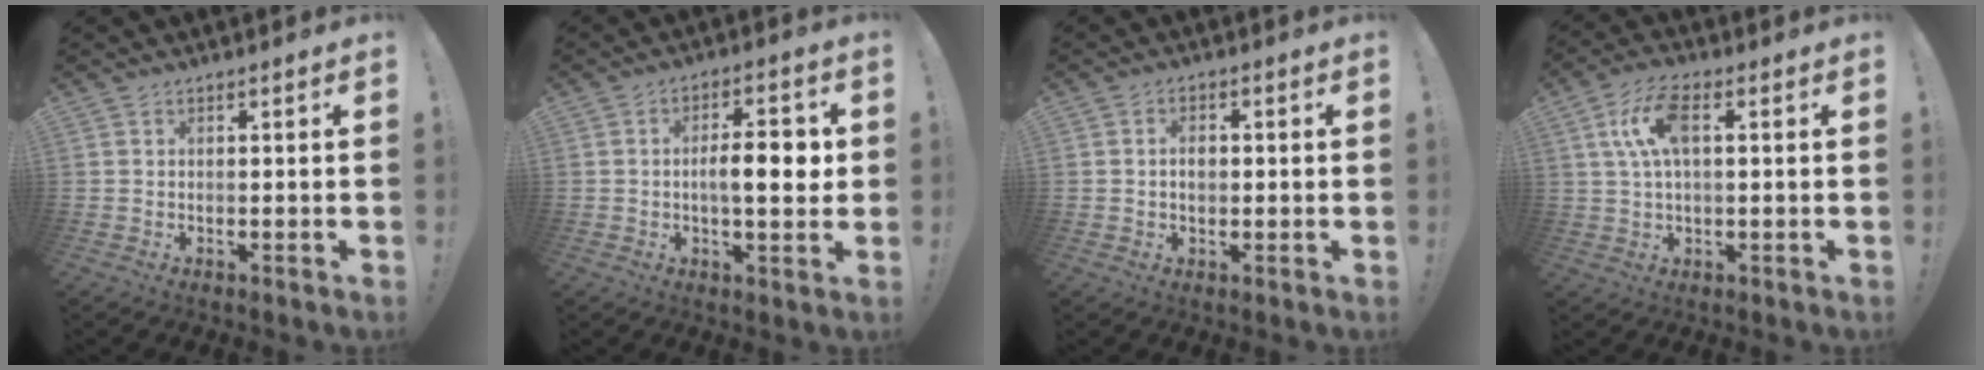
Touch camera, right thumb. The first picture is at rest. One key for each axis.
{"total": 8.8, "fx": 0.0, "fy": 3.4, "fz": 8.1, "tx": -0.120, "ty": 0.007, "tz": -0.005}
{"total": 3.2, "fx": 0.0, "fy": 2.3, "fz": 2.1, "tx": -0.029, "ty": 0.007, "tz": -0.003}
{"total": 10.5, "fx": 2.4, "fy": 4.8, "fz": 9.0, "tx": -0.183, "ty": 0.005, "tz": 0.045}